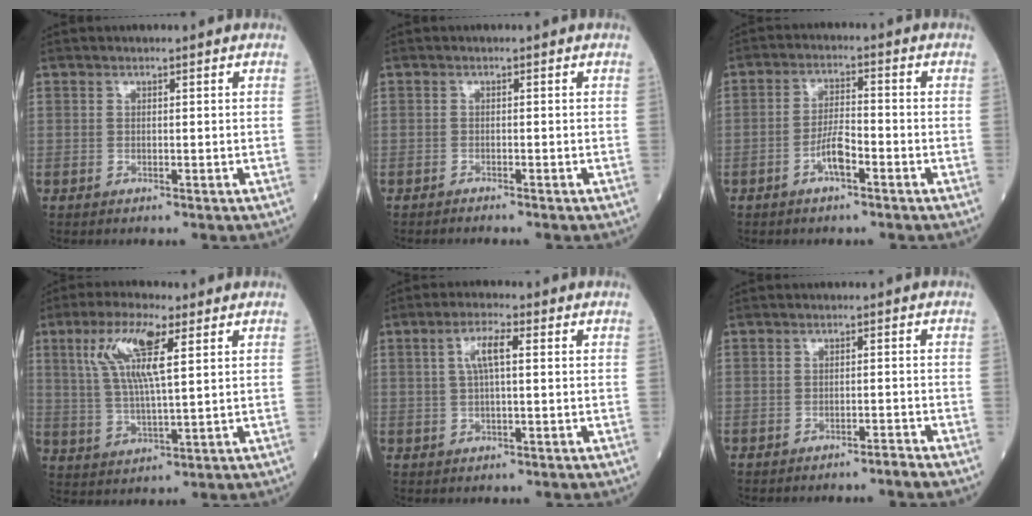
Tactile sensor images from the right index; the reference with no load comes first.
{"total": 1.3, "force": [-1.3, -0.2, 0.4], "torque": [-0.006, 0.001, -0.017]}
{"total": 4.4, "force": [-2.1, 1.0, 3.7], "torque": [-0.072, 0.007, -0.042]}
{"total": 10.0, "force": [3.9, 1.6, 9.1], "torque": [-0.187, 0.011, 0.074]}
{"total": 4.4, "force": [1.0, 0.9, 4.1], "torque": [-0.084, 0.014, 0.020]}
{"total": 1.8, "force": [-1.6, -0.4, 0.5], "torque": [-0.006, 0.003, -0.027]}